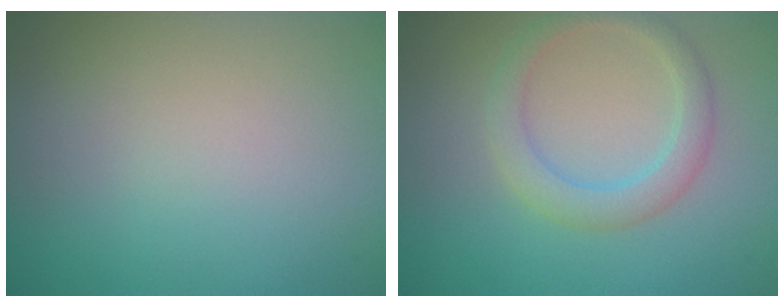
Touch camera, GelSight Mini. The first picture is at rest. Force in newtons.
{"total": 3.0, "press": 3.0, "slide": 0.0}